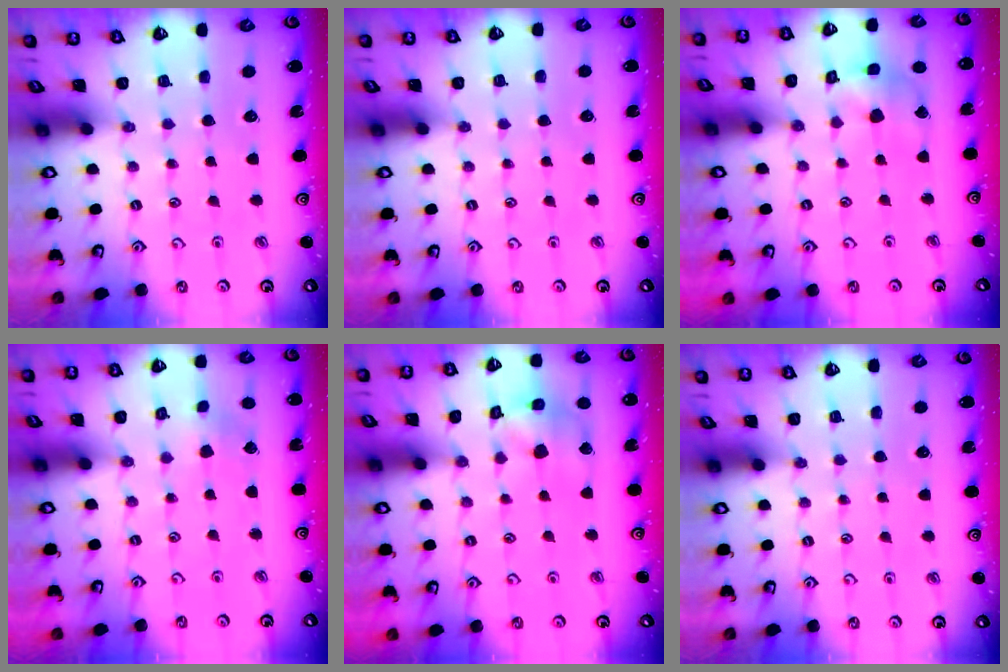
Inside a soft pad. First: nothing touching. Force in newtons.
{"total": 0.0}
{"total": 11.4, "press": 11.3, "slide": 1.4}
{"total": 2.2, "press": 2.2, "slide": 0.1}
{"total": 12.0, "press": 11.9, "slide": 1.6}
{"total": 0.0}